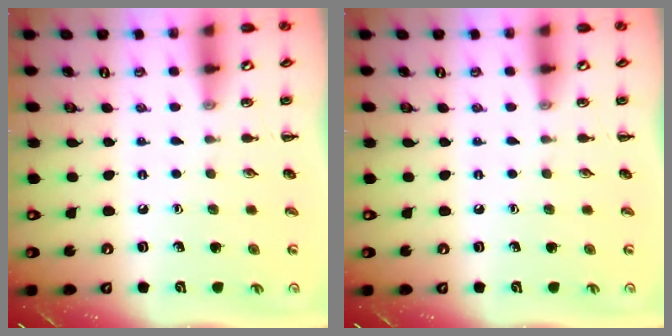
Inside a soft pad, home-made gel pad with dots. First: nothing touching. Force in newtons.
{"total": 0.0}